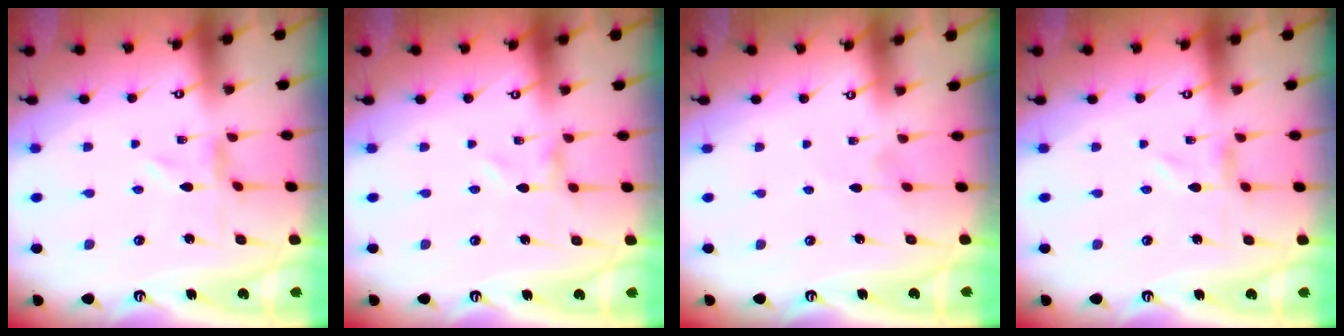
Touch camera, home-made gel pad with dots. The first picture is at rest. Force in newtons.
{"total": 0.0}
{"total": 2.2, "press": 2.2, "slide": 0.3}
{"total": 0.0}